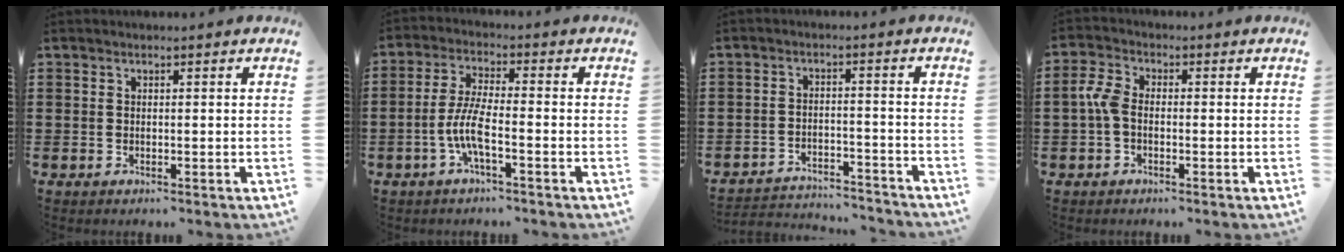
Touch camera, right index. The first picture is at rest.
{"total": 6.1, "force": [-2.4, 1.2, 5.5], "torque": [-0.136, -0.014, -0.055]}
{"total": 3.3, "force": [-3.3, 0.2, 0.5], "torque": [-0.013, 0.003, -0.069]}
{"total": 3.9, "force": [-0.8, 2.2, 3.1], "torque": [-0.087, -0.004, -0.023]}